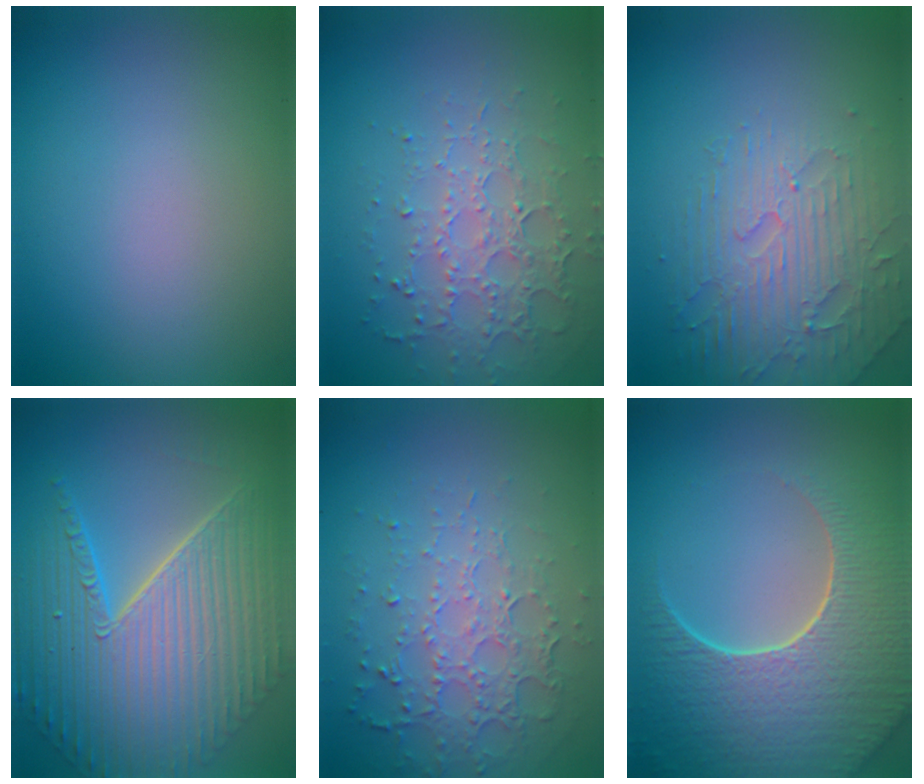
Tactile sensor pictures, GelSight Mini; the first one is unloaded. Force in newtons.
{"total": 3.5, "press": 3.4, "slide": 1.0}
{"total": 4.4, "press": 4.1, "slide": 1.4}
{"total": 11.0, "press": 7.3, "slide": 8.2}
{"total": 4.9, "press": 3.4, "slide": 3.5}
{"total": 9.0, "press": 6.3, "slide": 6.5}